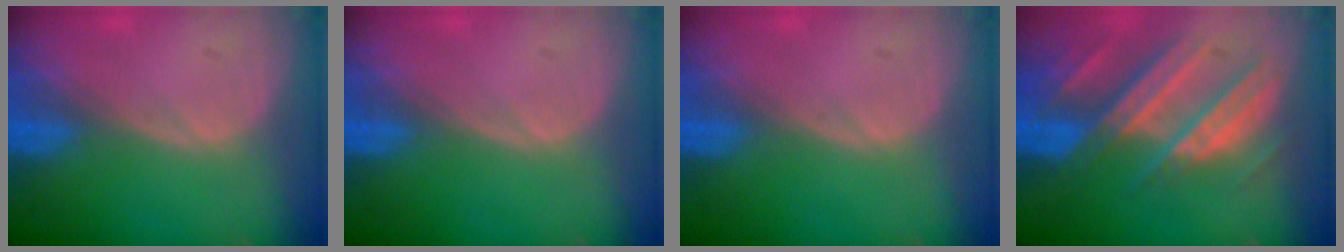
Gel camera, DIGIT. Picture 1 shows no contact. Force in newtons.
{"total": 0.0}
{"total": 0.0}
{"total": 10.4, "press": 9.2, "slide": 4.9}